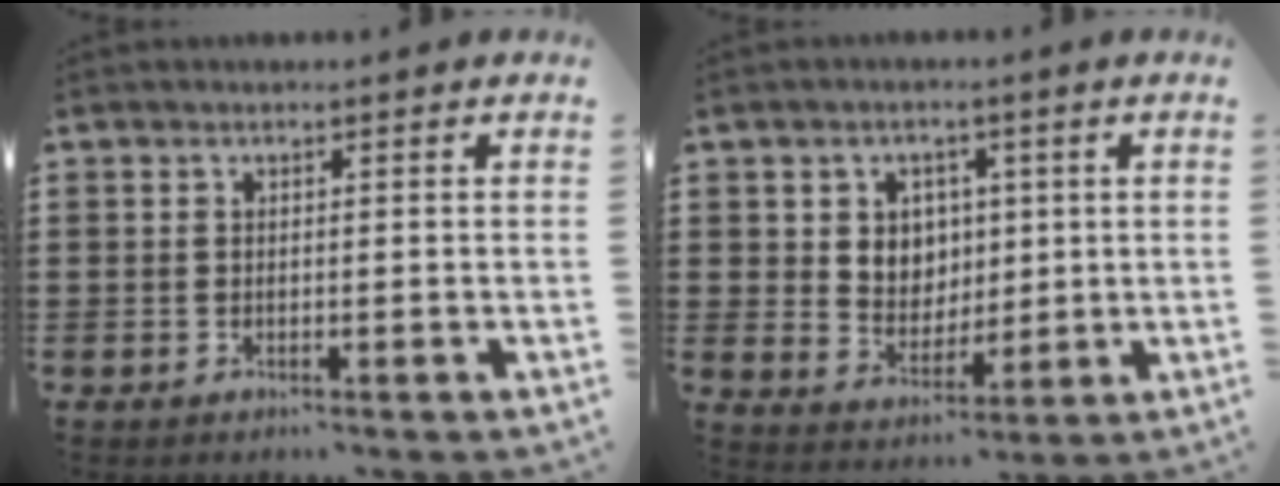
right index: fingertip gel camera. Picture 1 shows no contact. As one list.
[{"total": 5.1, "force": [1.6, 4.6, 1.4], "torque": [-0.034, 0.005, 0.024]}]